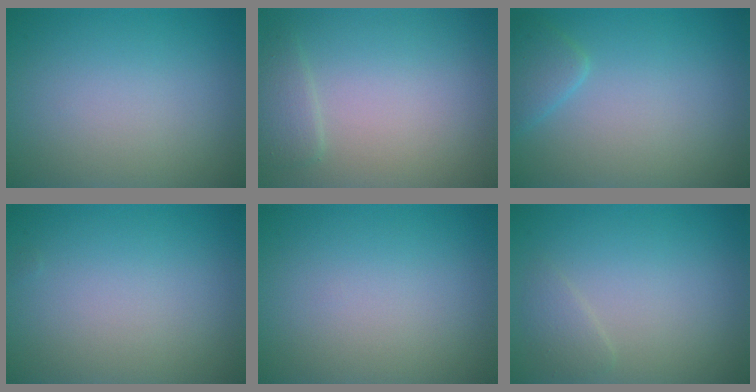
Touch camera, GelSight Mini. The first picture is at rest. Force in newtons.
{"total": 1.5, "press": 1.4, "slide": 0.1}
{"total": 1.7, "press": 1.7, "slide": 0.2}
{"total": 0.0}
{"total": 0.0}
{"total": 1.1, "press": 1.1, "slide": 0.1}